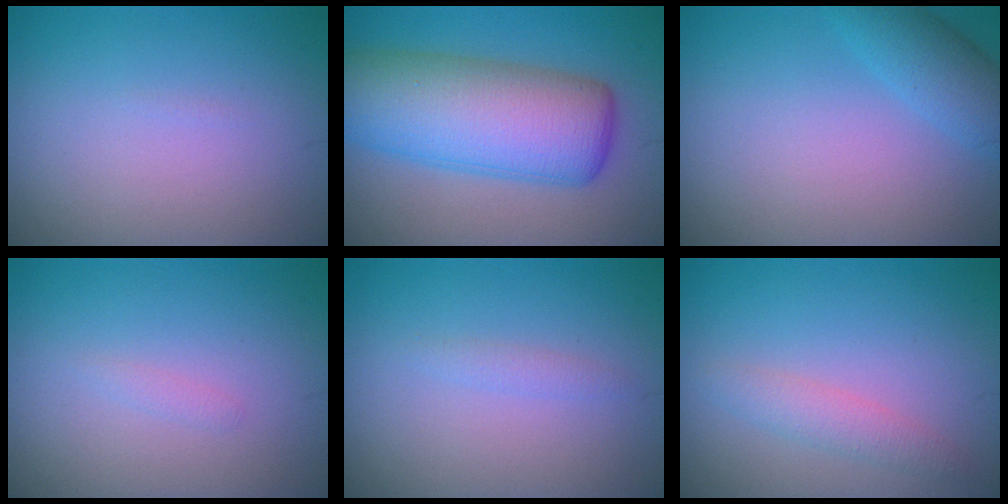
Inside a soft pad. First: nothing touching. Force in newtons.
{"total": 10.3, "press": 10.3, "slide": 0.4}
{"total": 3.0, "press": 3.0, "slide": 0.1}
{"total": 0.5, "press": 0.5, "slide": 0.0}
{"total": 0.9, "press": 0.9, "slide": 0.0}
{"total": 1.9, "press": 1.9, "slide": 0.1}